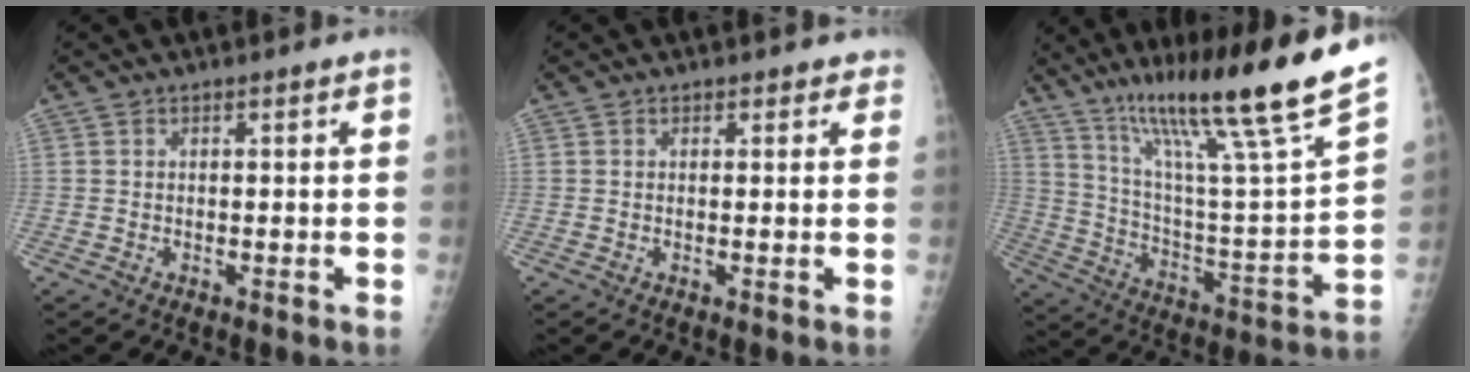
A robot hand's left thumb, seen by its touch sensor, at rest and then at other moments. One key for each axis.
{"total": 1.3, "fx": 1.0, "fy": 0.9, "fz": 0.1, "tx": 0.021, "ty": -0.003, "tz": 0.004}
{"total": 28.0, "fx": 18.4, "fy": 2.0, "fz": 21.0, "tx": -0.322, "ty": -0.057, "tz": 0.304}